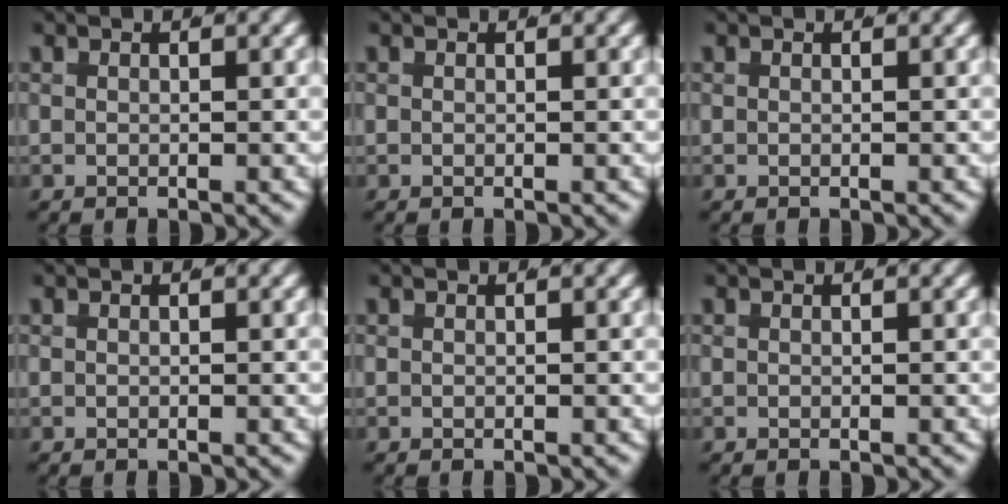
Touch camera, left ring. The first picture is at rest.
{"total": 0.0}
{"total": 0.0}
{"total": 0.0}
{"total": 0.0}
{"total": 0.0}